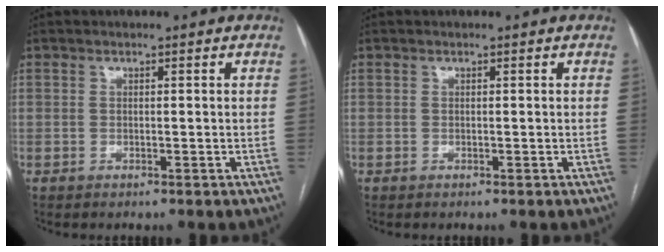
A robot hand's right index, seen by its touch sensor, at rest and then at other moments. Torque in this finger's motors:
{"motor_torque": [0.00, 0.00, 0.00, 0.00]}